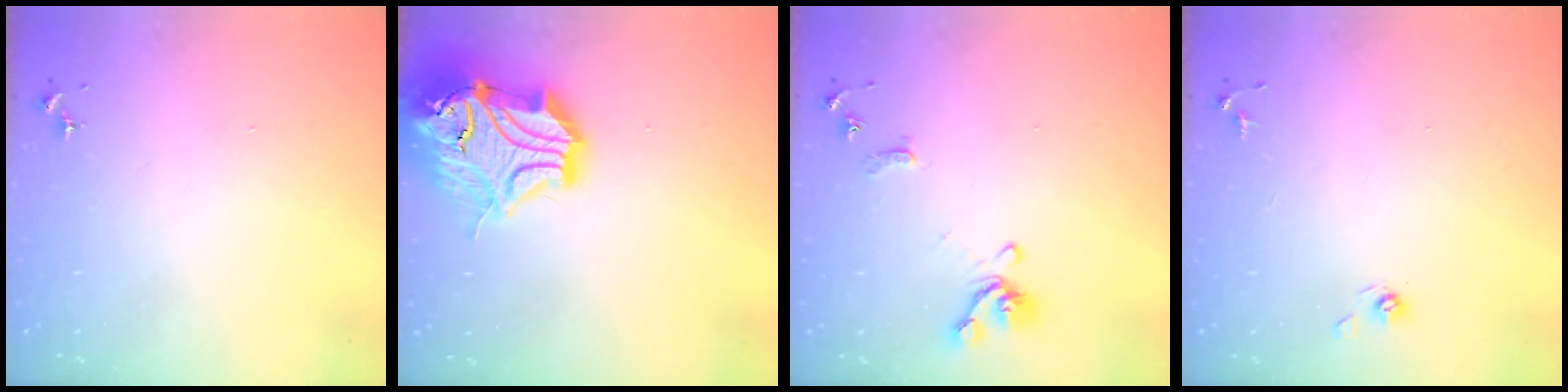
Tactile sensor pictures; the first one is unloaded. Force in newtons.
{"total": 21.9, "press": 21.7, "slide": 2.9}
{"total": 11.5, "press": 11.4, "slide": 1.6}
{"total": 4.7, "press": 4.4, "slide": 1.5}